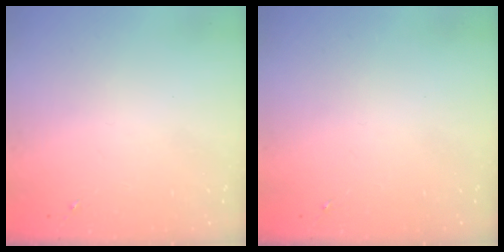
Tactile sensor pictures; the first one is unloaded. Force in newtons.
{"total": 0.0}